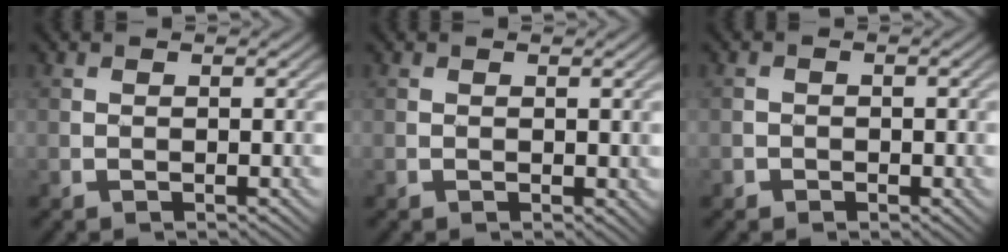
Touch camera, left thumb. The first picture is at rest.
{"total": 0.5, "force": [0.1, 0.4, 0.3], "torque": [-0.001, -0.003, 0.002]}
{"total": 1.4, "force": [-0.6, 1.3, 0.3], "torque": [0.003, -0.003, -0.009]}